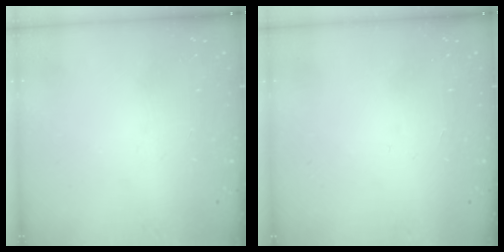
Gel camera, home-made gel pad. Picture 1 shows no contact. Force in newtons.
{"total": 1.7, "press": 1.7, "slide": 0.1}